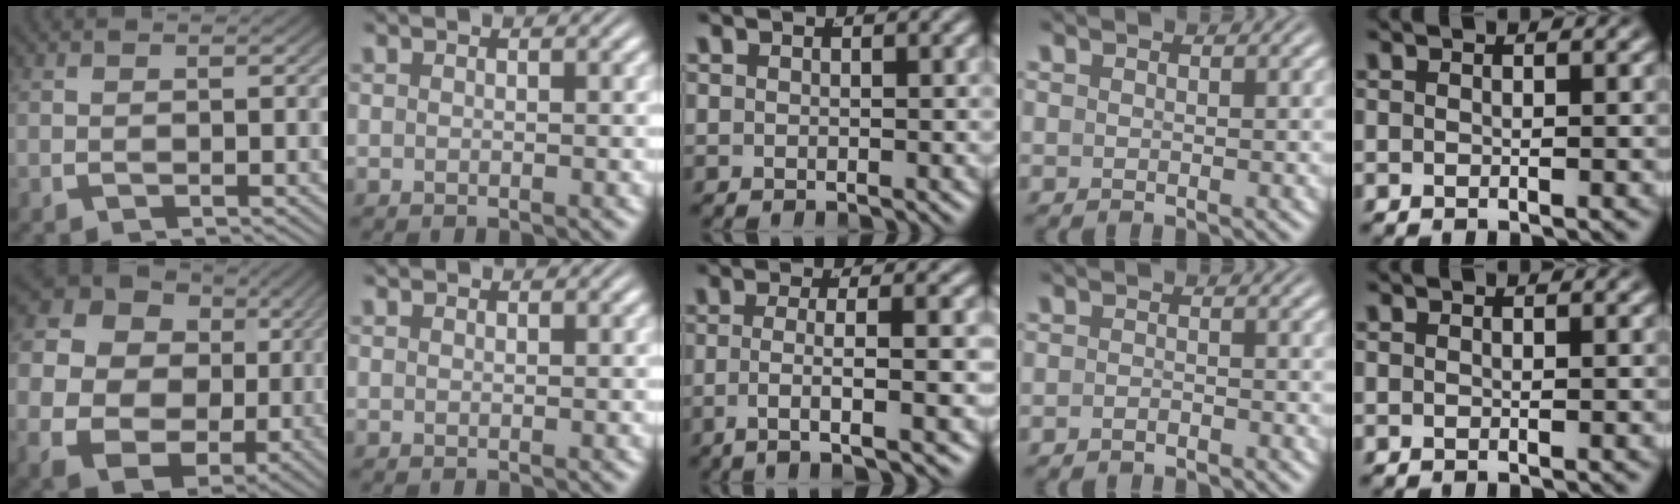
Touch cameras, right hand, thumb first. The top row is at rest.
{"thumb": {"total": 18.9, "force": [2.7, 15.0, 11.2], "torque": [-0.256, -0.038, 0.044]}, "index": {"total": 0.6, "force": [0.6, -0.2, -0.1], "torque": [0.008, -0.001, 0.011]}, "middle": {"total": 4.7, "force": [-2.2, 0.0, 4.2], "torque": [-0.079, -0.017, -0.027]}, "ring": {"total": 1.7, "force": [-1.7, 0.1, 0.0], "torque": [-0.004, -0.006, -0.026]}}